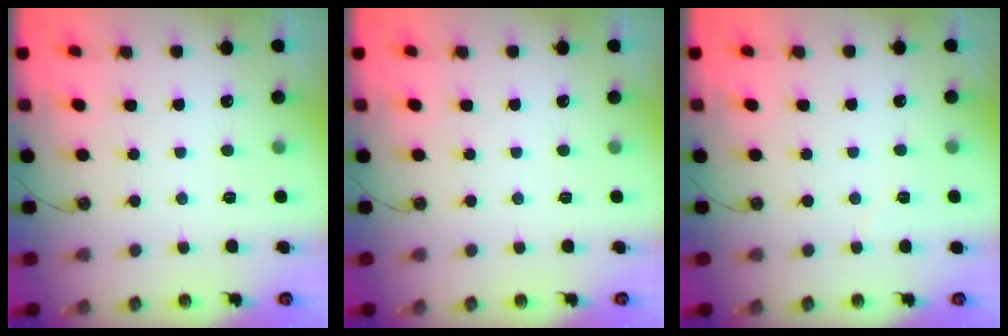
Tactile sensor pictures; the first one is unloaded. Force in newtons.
{"total": 0.0}
{"total": 2.7, "press": 2.4, "slide": 1.1}